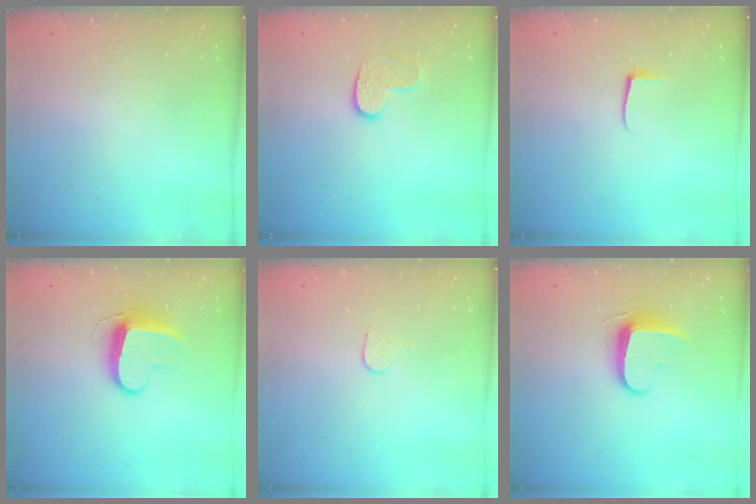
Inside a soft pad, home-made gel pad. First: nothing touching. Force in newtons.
{"total": 6.6, "press": 6.6, "slide": 0.3}
{"total": 4.0, "press": 4.0, "slide": 0.5}
{"total": 9.9, "press": 9.9, "slide": 0.1}
{"total": 3.4, "press": 3.4, "slide": 0.2}
{"total": 8.7, "press": 8.6, "slide": 0.9}